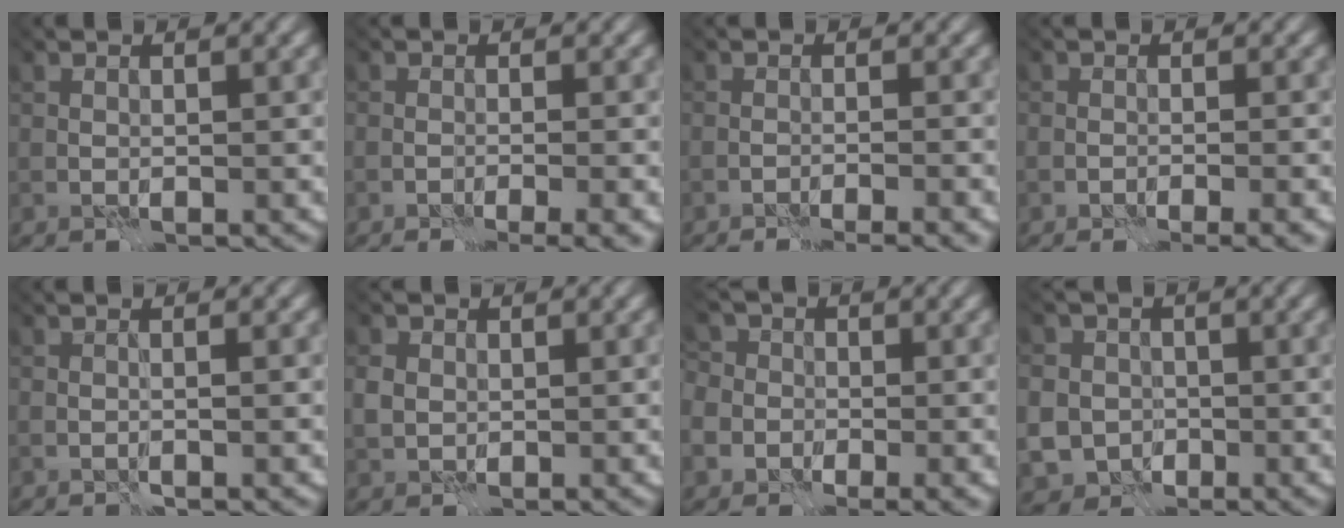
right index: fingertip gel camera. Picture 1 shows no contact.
{"total": 3.0, "force": [-1.2, 1.1, 2.5], "torque": [-0.021, -0.007, -0.020]}
{"total": 3.5, "force": [-2.1, 1.1, 2.6], "torque": [-0.012, 0.007, -0.027]}
{"total": 2.3, "force": [-1.2, 1.0, 1.7], "torque": [-0.007, -0.002, -0.014]}
{"total": 0.5, "force": [-0.3, -0.2, 0.4], "torque": [-0.002, 0.001, -0.006]}
{"total": 1.4, "force": [0.1, 1.4, 0.4], "torque": [-0.017, 0.000, -0.001]}
{"total": 5.5, "force": [-0.4, 4.6, 3.0], "torque": [-0.063, 0.013, -0.027]}
{"total": 8.4, "force": [-0.6, 8.0, 2.6], "torque": [-0.065, 0.009, -0.041]}